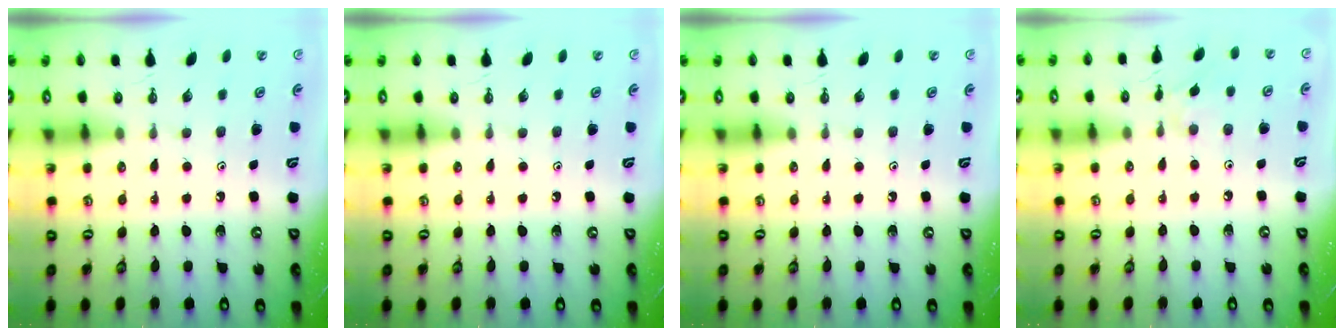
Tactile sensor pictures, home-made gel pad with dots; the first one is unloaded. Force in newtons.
{"total": 0.0}
{"total": 0.0}
{"total": 3.0, "press": 3.0, "slide": 0.1}